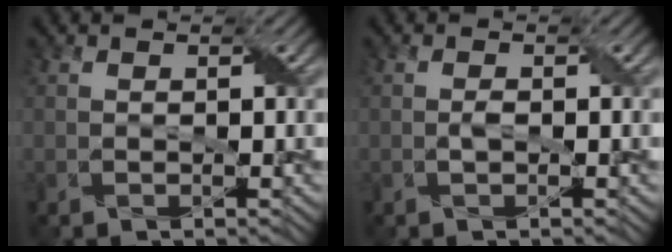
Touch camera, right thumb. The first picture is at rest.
{"total": 0.8, "force": [-0.1, 0.3, 0.7], "torque": [-0.018, 0.001, 0.000]}